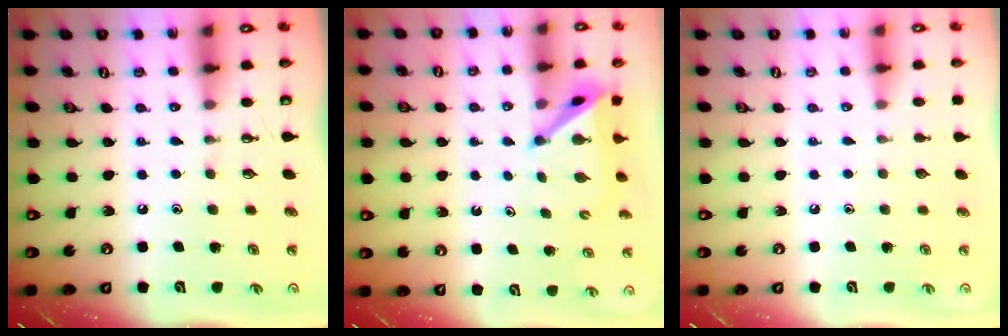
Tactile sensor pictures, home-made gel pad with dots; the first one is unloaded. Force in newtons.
{"total": 4.9, "press": 4.9, "slide": 0.6}
{"total": 0.0}